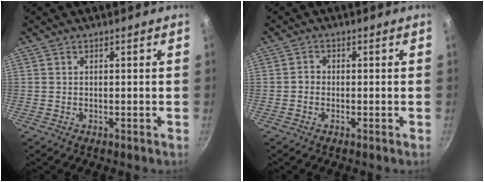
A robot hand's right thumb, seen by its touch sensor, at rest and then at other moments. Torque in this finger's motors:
{"motor_torque": [0.17, 0.11, 0.34, 0.17, 0.02]}